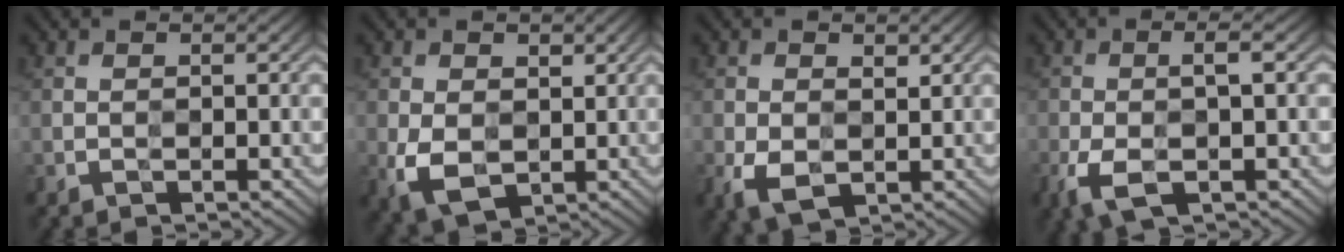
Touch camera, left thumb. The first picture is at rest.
{"total": 6.3, "force": [-0.3, 4.5, 4.4], "torque": [-0.100, -0.013, -0.005]}
{"total": 5.0, "force": [-0.7, 3.2, 3.7], "torque": [-0.082, -0.011, -0.013]}
{"total": 5.5, "force": [-1.9, 2.0, 4.8], "torque": [-0.104, -0.003, -0.036]}